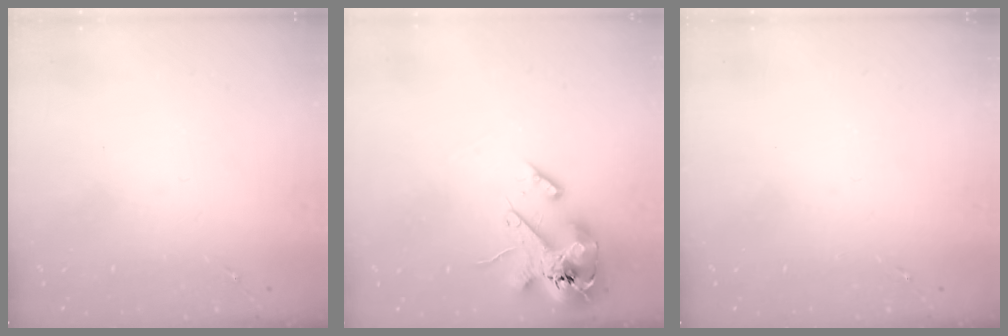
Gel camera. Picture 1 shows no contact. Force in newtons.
{"total": 16.8, "press": 16.5, "slide": 2.9}
{"total": 0.0}